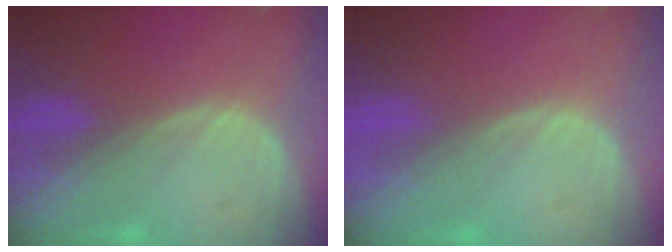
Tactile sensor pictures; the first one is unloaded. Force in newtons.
{"total": 0.0}